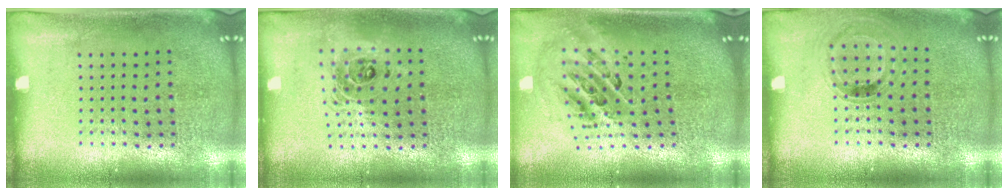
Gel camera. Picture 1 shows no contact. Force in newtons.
{"total": 1.7, "press": 1.4, "slide": 1.0}
{"total": 1.6, "press": 1.3, "slide": 0.9}
{"total": 0.9, "press": 0.9, "slide": 0.2}